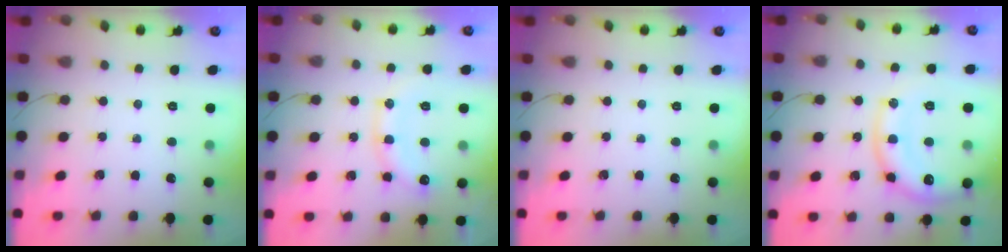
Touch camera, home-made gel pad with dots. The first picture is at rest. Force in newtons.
{"total": 13.5, "press": 13.5, "slide": 0.7}
{"total": 0.0}
{"total": 17.0, "press": 16.9, "slide": 1.5}